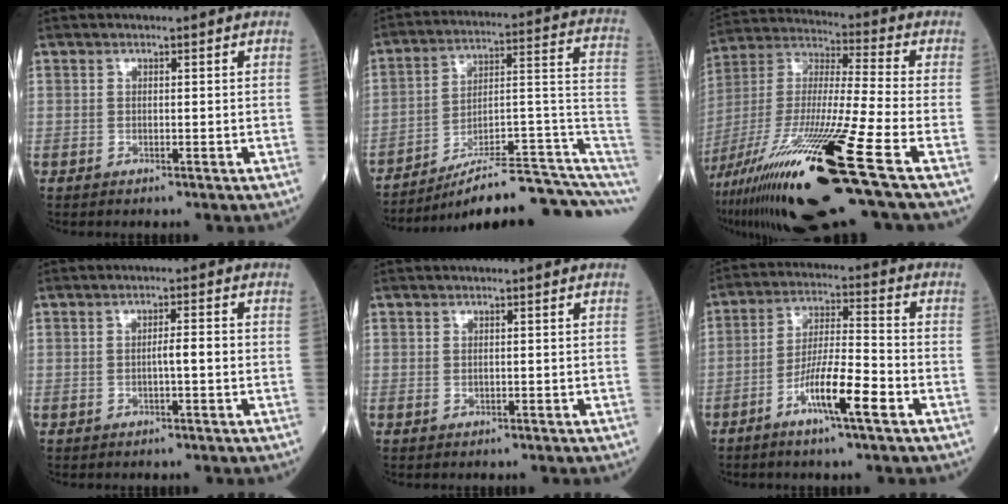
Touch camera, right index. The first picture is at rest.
{"total": 19.2, "force": [-15.3, 1.2, 11.6], "torque": [-0.101, 0.056, -0.224]}
{"total": 27.1, "force": [-14.0, 1.1, 23.2], "torque": [-0.449, -0.059, -0.255]}
{"total": 2.5, "force": [-0.3, 0.1, 2.5], "torque": [-0.040, 0.002, -0.006]}
{"total": 0.0}
{"total": 9.8, "force": [-4.7, 0.7, 8.6], "torque": [-0.161, -0.004, -0.087]}